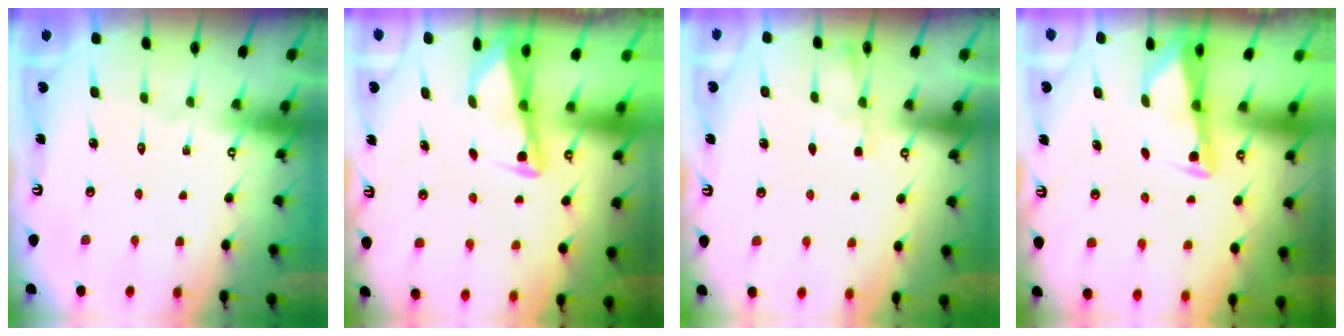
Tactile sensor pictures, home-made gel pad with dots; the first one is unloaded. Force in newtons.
{"total": 3.0, "press": 3.0, "slide": 0.4}
{"total": 2.4, "press": 2.4, "slide": 0.5}
{"total": 2.9, "press": 2.9, "slide": 0.1}